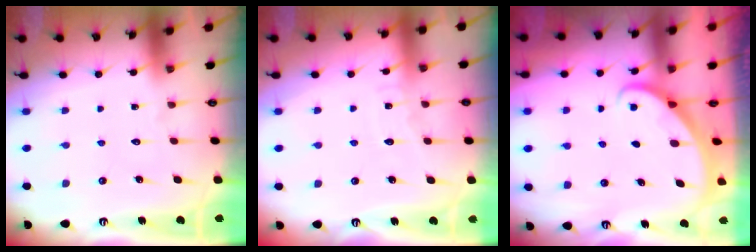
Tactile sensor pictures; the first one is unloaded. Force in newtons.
{"total": 4.2, "press": 4.2, "slide": 0.4}
{"total": 1.9, "press": 1.9, "slide": 0.1}